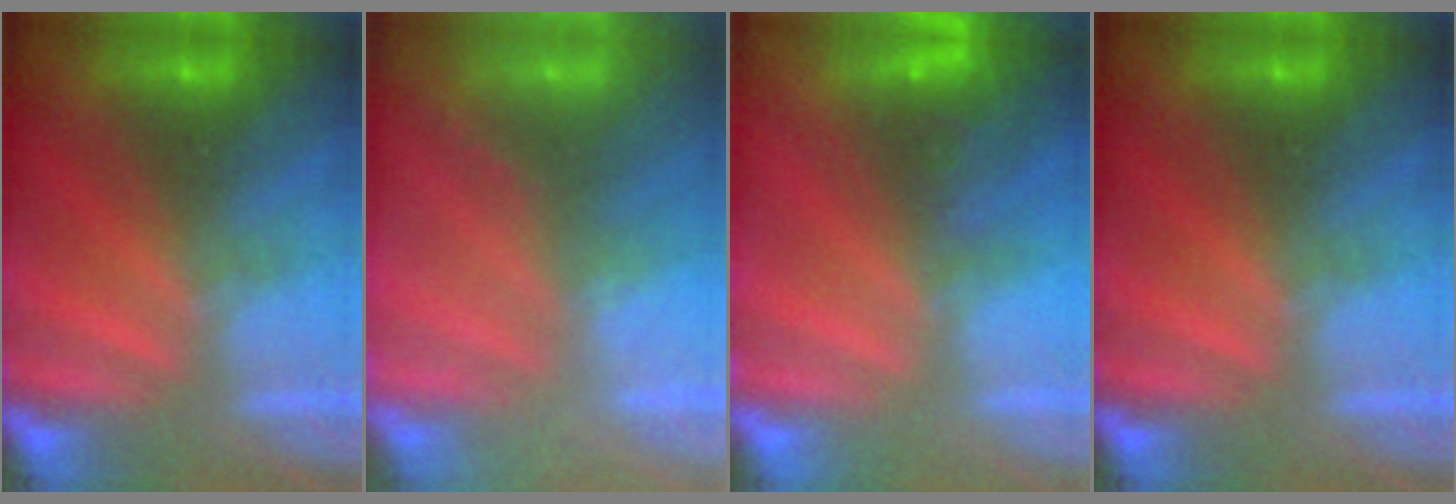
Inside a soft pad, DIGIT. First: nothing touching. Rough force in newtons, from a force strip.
{"total": 1.6}
{"total": 2.6}
{"total": 0.0}